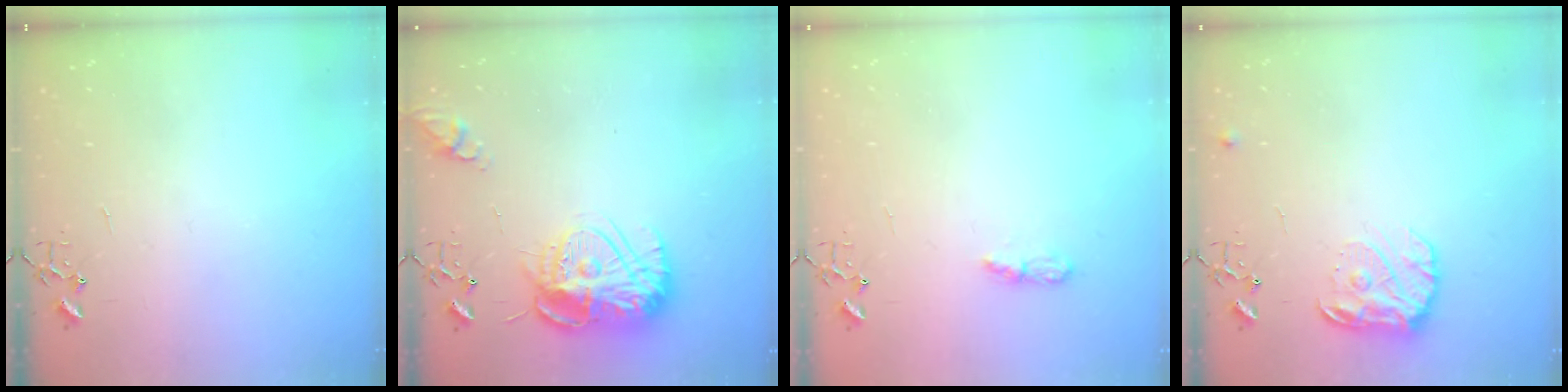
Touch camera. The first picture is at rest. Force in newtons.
{"total": 15.2, "press": 15.1, "slide": 1.2}
{"total": 6.1, "press": 6.1, "slide": 0.5}
{"total": 12.7, "press": 12.6, "slide": 0.7}